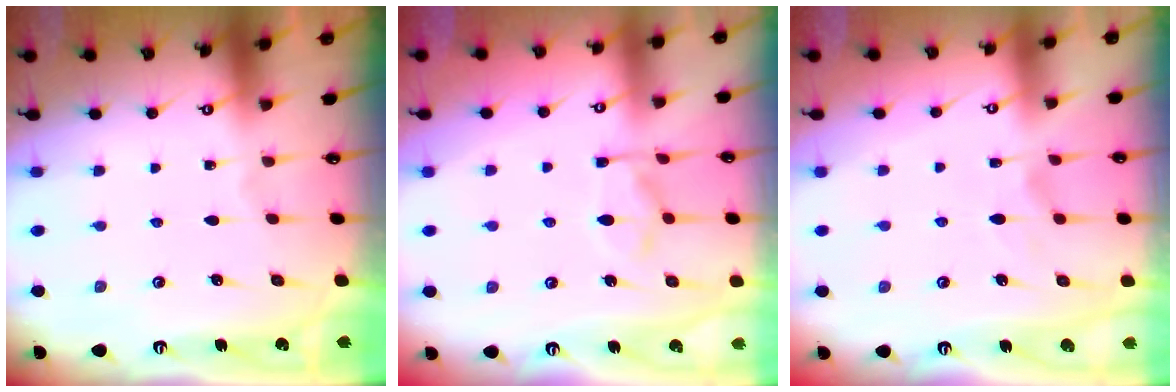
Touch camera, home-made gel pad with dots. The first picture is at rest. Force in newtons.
{"total": 3.2, "press": 3.0, "slide": 1.1}
{"total": 1.5, "press": 1.3, "slide": 0.6}